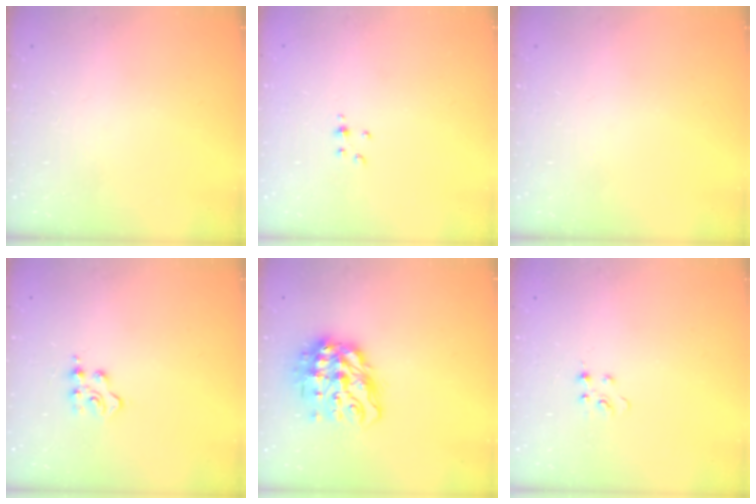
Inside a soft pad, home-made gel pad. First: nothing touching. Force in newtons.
{"total": 2.4, "press": 2.4, "slide": 0.3}
{"total": 0.0}
{"total": 3.9, "press": 3.8, "slide": 0.5}
{"total": 13.9, "press": 13.8, "slide": 1.2}
{"total": 3.8, "press": 3.7, "slide": 0.4}